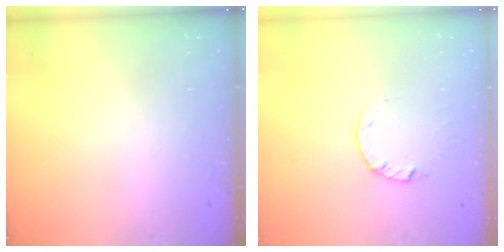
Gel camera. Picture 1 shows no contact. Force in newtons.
{"total": 0.9, "press": 0.8, "slide": 0.2}